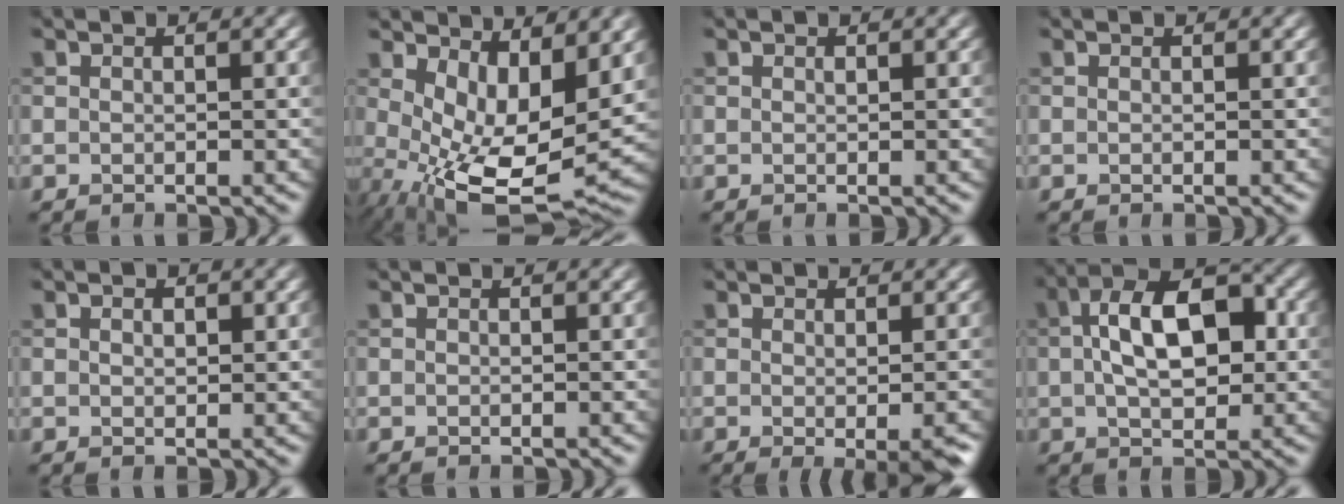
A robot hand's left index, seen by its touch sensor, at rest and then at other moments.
{"total": 10.0, "force": [0.4, 4.6, 8.8], "torque": [-0.158, -0.030, 0.022]}
{"total": 0.0}
{"total": 0.0}
{"total": 1.1, "force": [0.4, 0.6, 0.8], "torque": [-0.013, 0.000, 0.007]}
{"total": 0.0}
{"total": 4.1, "force": [-1.4, 0.7, 3.8], "torque": [-0.048, -0.007, -0.015]}
{"total": 8.5, "force": [0.7, 4.5, 7.2], "torque": [-0.120, 0.018, 0.004]}